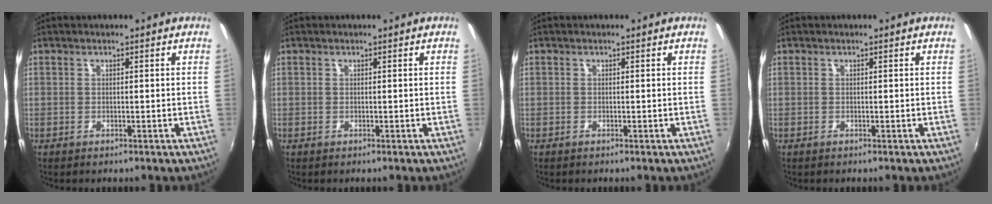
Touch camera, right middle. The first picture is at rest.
{"total": 0.0}
{"total": 0.0}
{"total": 0.0}